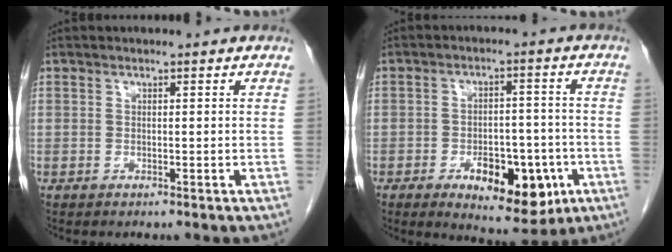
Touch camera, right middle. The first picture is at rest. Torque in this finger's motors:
{"motor_torque": [0.30, -0.58, 0.22, 0.08]}